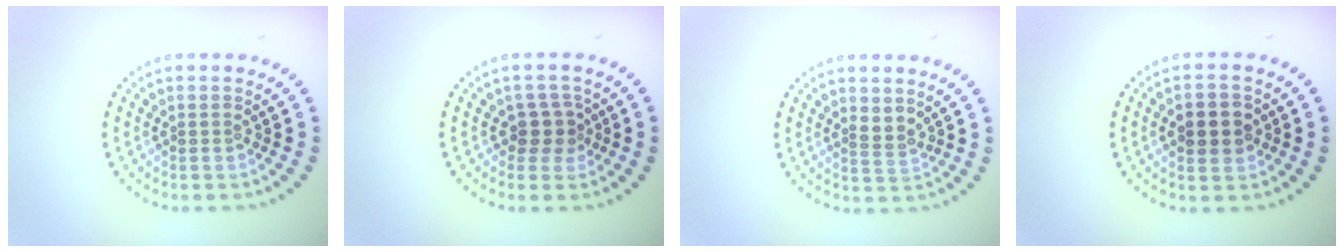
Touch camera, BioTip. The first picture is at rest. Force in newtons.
{"total": 2.2, "press": 1.7, "slide": 1.4}
{"total": 1.7, "press": 1.3, "slide": 1.2}
{"total": 2.9, "press": 2.9, "slide": 0.2}